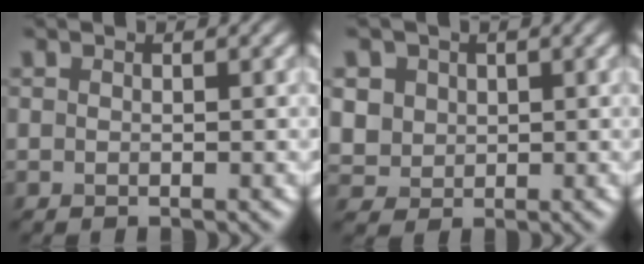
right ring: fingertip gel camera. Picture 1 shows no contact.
{"total": 4.3, "force": [1.5, 3.7, 1.6], "torque": [-0.054, 0.011, 0.029]}